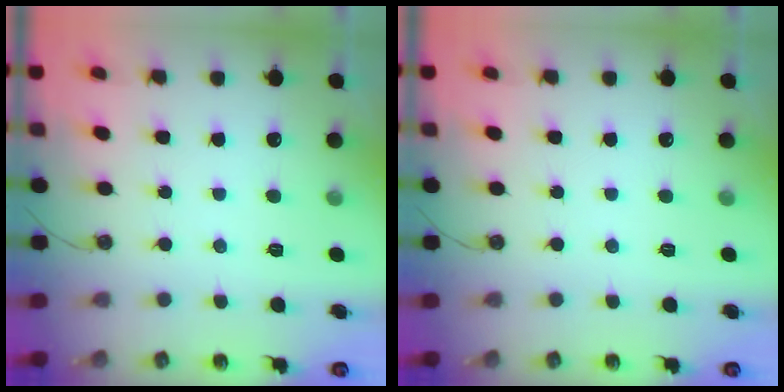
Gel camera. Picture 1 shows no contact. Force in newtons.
{"total": 0.0}